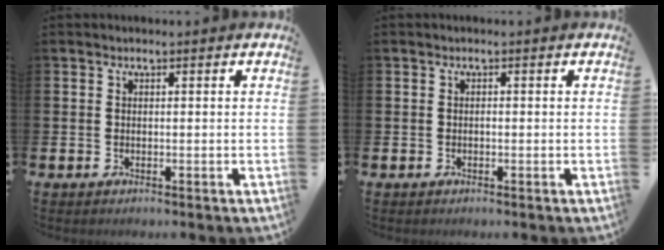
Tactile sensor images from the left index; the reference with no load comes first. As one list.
[{"total": 0.0}]